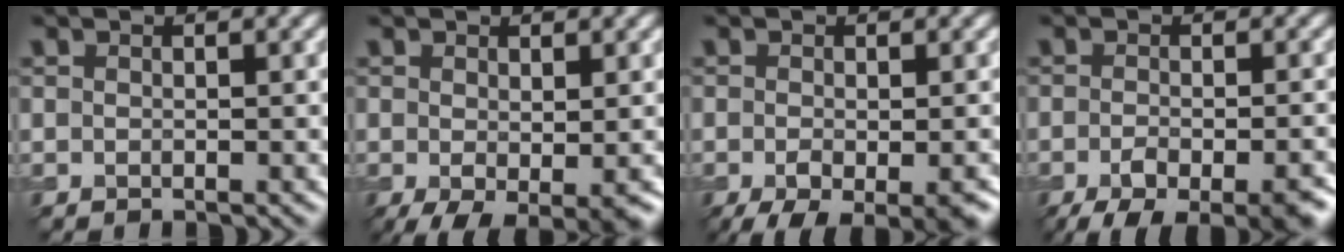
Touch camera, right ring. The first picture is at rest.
{"total": 3.3, "force": [-1.0, 1.2, 2.9], "torque": [-0.050, -0.012, -0.013]}
{"total": 5.5, "force": [-3.0, 1.9, 4.3], "torque": [-0.064, -0.012, -0.041]}
{"total": 7.6, "force": [-4.6, 2.7, 5.5], "torque": [-0.082, -0.018, -0.067]}